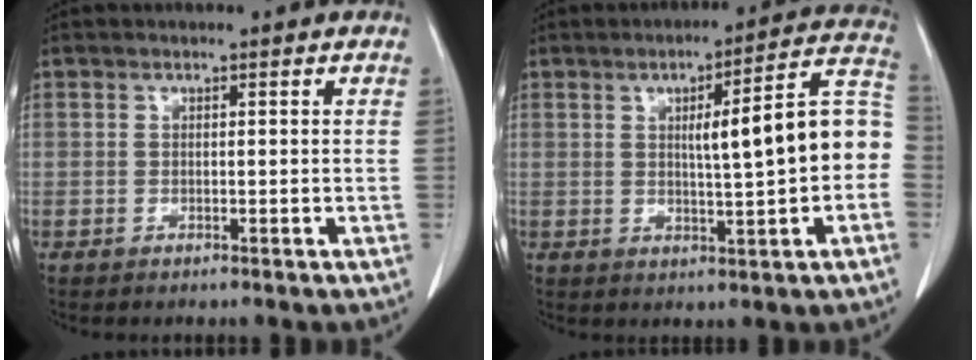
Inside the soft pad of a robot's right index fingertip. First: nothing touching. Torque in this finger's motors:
{"motor_torque": [0.80, -0.13, 0.47, 0.10]}